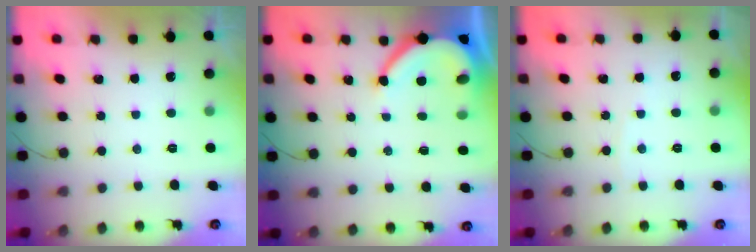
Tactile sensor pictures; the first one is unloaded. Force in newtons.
{"total": 7.6, "press": 7.5, "slide": 0.6}
{"total": 2.9, "press": 2.9, "slide": 0.4}